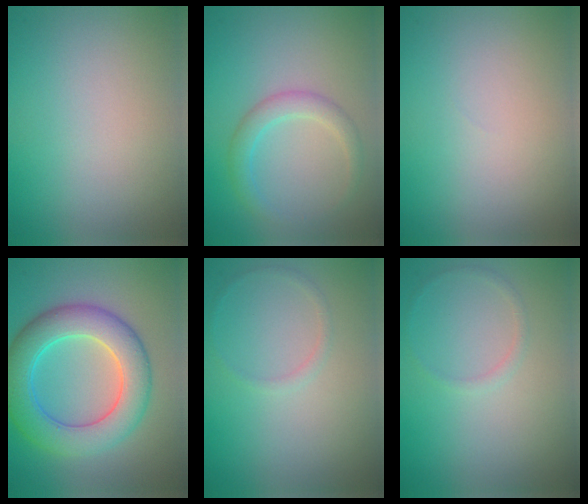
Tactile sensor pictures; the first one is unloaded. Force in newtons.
{"total": 2.3, "press": 2.2, "slide": 0.1}
{"total": 0.0}
{"total": 7.4, "press": 7.4, "slide": 0.1}
{"total": 0.8, "press": 0.8, "slide": 0.1}
{"total": 0.8, "press": 0.8, "slide": 0.1}